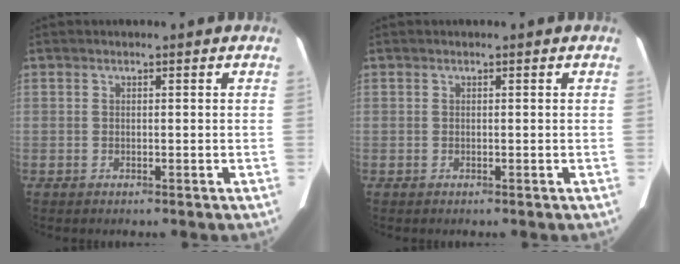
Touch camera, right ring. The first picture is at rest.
{"total": 0.0}